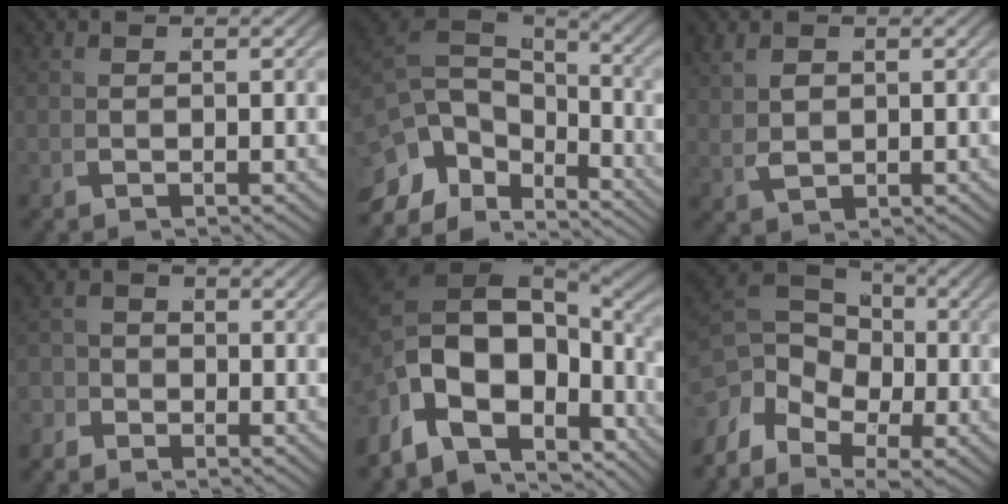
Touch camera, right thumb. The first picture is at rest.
{"total": 10.2, "force": [-1.3, 6.6, 7.7], "torque": [-0.157, -0.020, -0.012]}
{"total": 2.1, "force": [0.8, 1.1, 1.6], "torque": [-0.031, -0.003, 0.025]}
{"total": 2.5, "force": [-1.6, 1.9, 0.3], "torque": [0.011, 0.001, -0.036]}
{"total": 17.7, "force": [-1.4, 11.4, 13.5], "torque": [-0.260, -0.030, -0.008]}
{"total": 6.9, "force": [0.5, 4.4, 5.3], "torque": [-0.090, 0.004, 0.000]}